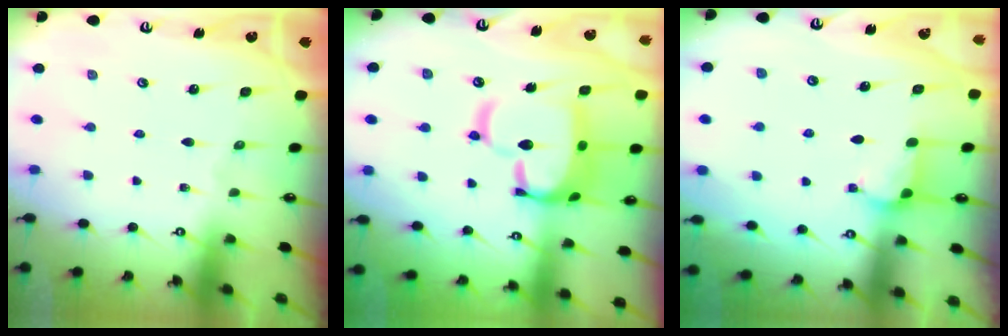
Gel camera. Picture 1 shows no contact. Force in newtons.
{"total": 14.4, "press": 14.3, "slide": 1.5}
{"total": 3.1, "press": 3.1, "slide": 0.2}